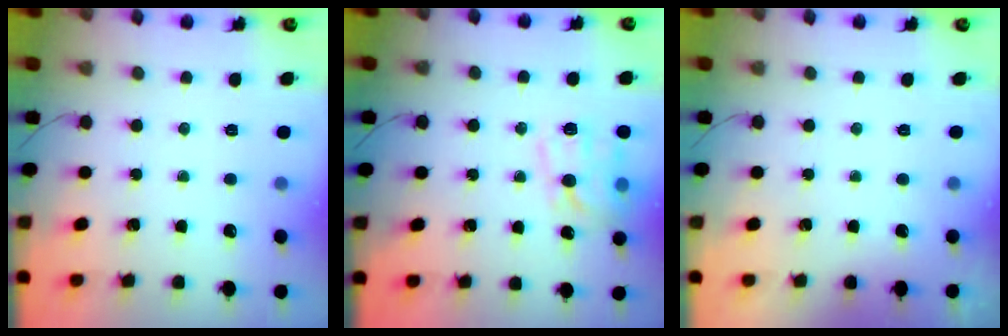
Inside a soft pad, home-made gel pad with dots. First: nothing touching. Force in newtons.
{"total": 12.9, "press": 12.9, "slide": 0.2}
{"total": 1.8, "press": 1.8, "slide": 0.3}